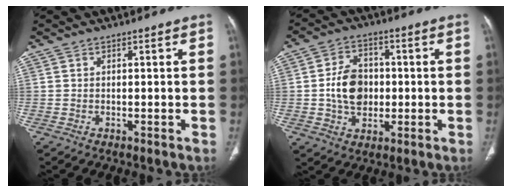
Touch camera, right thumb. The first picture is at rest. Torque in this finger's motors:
{"motor_torque": [0.89, 0.80, 1.16, -0.25, 0.04]}